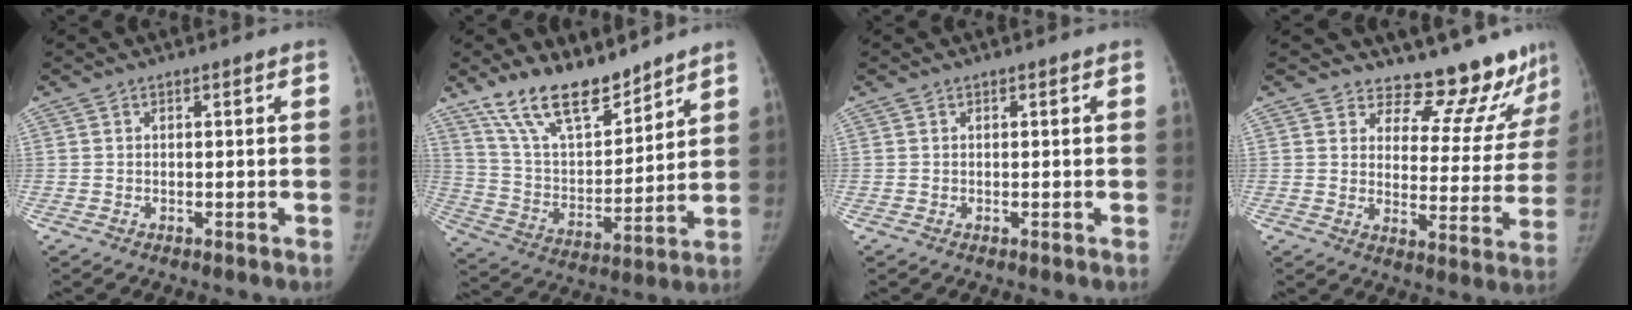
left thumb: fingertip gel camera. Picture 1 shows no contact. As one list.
[{"total": 16.4, "force": [12.9, 6.0, 8.1], "torque": [-0.111, -0.072, 0.244]}, {"total": 0.0}, {"total": 15.6, "force": [14.8, 4.7, 2.0], "torque": [0.034, -0.144, 0.173]}]